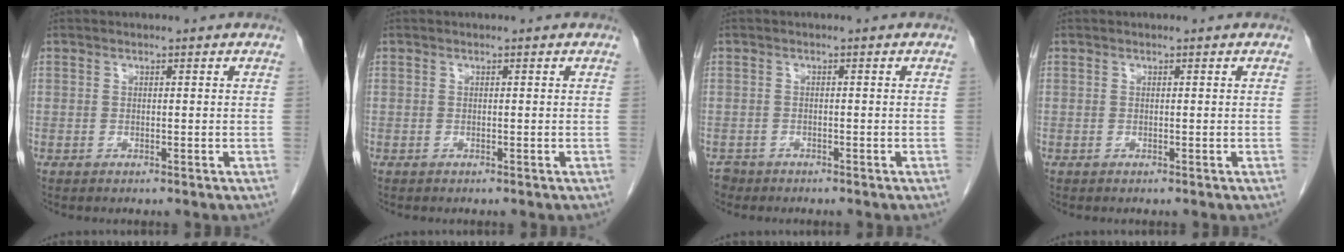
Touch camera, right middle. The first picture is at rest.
{"total": 0.0}
{"total": 1.6, "force": [-1.4, 0.8, -0.3], "torque": [-0.003, 0.000, -0.024]}
{"total": 0.0}